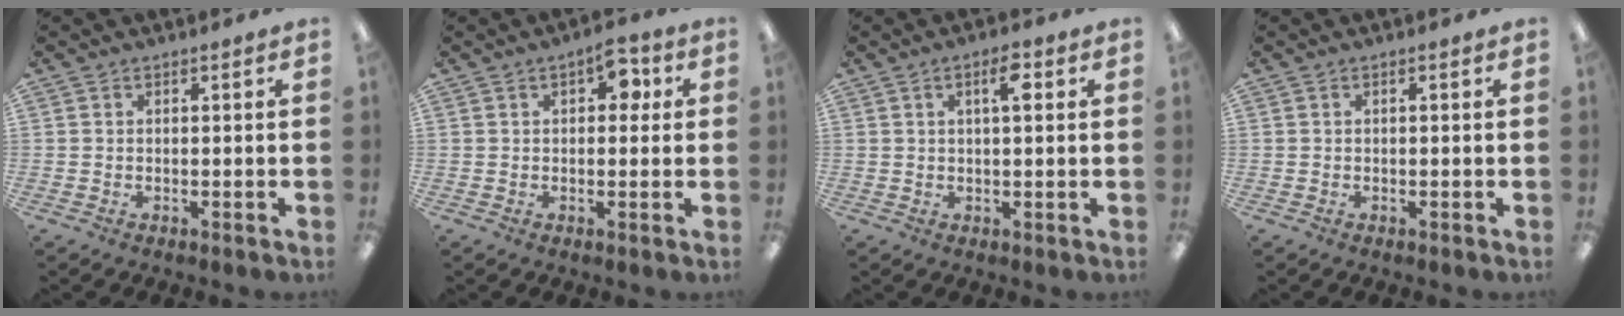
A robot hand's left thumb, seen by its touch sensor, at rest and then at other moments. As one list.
[{"total": 6.6, "force": [2.3, 3.6, 5.0], "torque": [-0.060, -0.003, 0.033]}, {"total": 4.9, "force": [1.9, 1.6, 4.1], "torque": [-0.063, -0.002, 0.026]}, {"total": 0.0}]